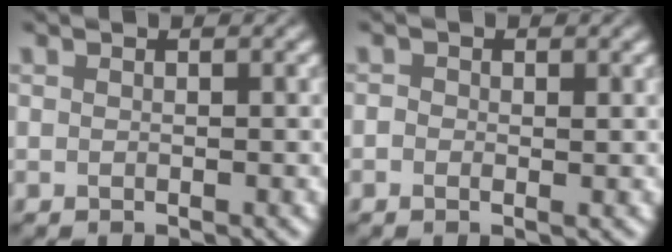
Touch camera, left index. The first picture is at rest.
{"total": 0.9, "force": [-0.3, 0.6, 0.6], "torque": [-0.006, -0.003, -0.009]}